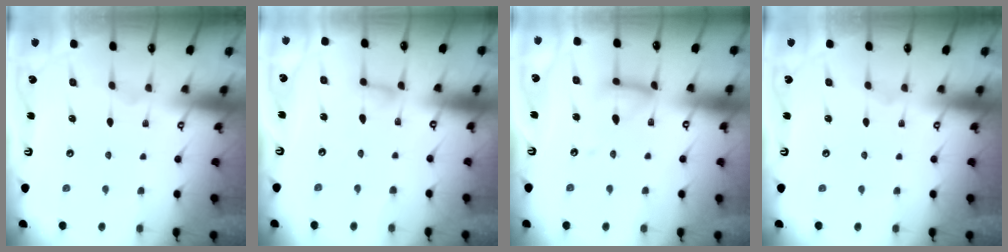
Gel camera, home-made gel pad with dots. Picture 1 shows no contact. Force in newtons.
{"total": 3.5, "press": 3.5, "slide": 0.3}
{"total": 12.3, "press": 12.3, "slide": 1.1}
{"total": 0.0}